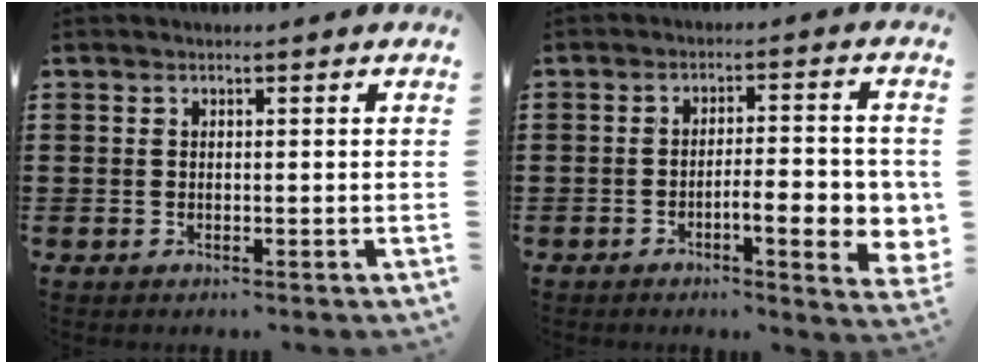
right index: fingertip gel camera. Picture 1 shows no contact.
{"total": 7.4, "force": [-2.0, 2.0, 6.8], "torque": [-0.096, -0.005, -0.033]}